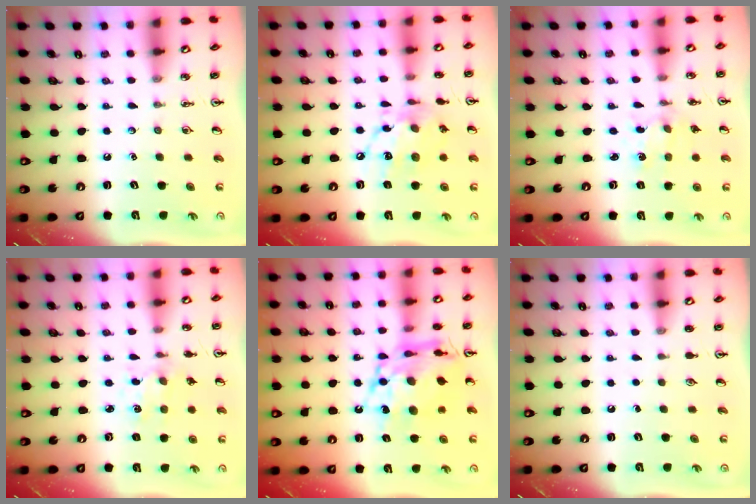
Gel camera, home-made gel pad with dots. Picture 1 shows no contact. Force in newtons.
{"total": 13.4, "press": 13.4, "slide": 1.0}
{"total": 1.5, "press": 1.5, "slide": 0.3}
{"total": 1.4, "press": 1.4, "slide": 0.3}
{"total": 15.5, "press": 15.5, "slide": 1.5}
{"total": 0.0}